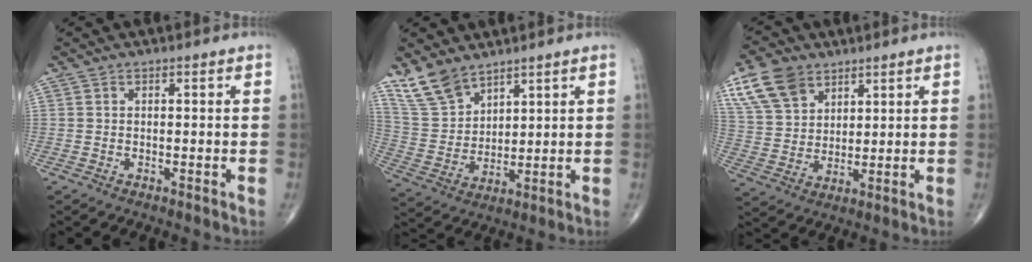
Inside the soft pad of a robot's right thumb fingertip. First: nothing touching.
{"total": 9.3, "force": [7.2, 4.4, 3.7], "torque": [-0.069, -0.030, 0.161]}
{"total": 11.1, "force": [6.4, 7.2, 5.4], "torque": [-0.090, -0.016, 0.131]}